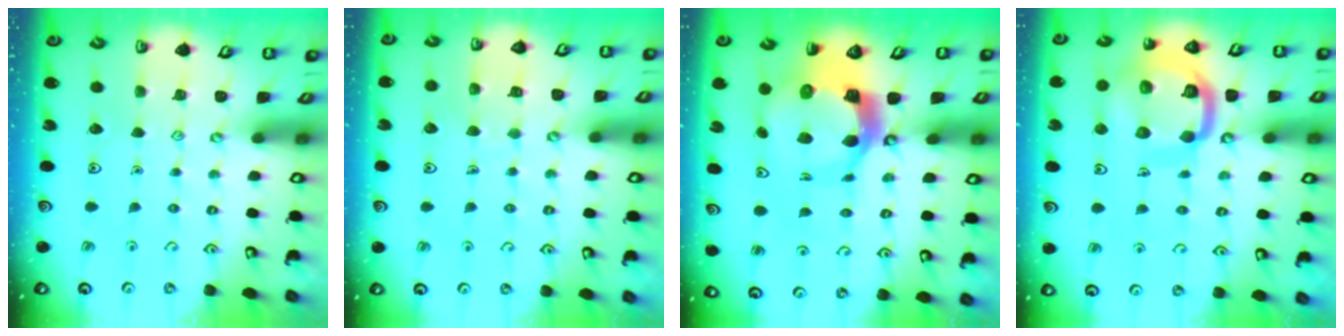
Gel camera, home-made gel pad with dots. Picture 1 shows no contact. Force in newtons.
{"total": 4.8, "press": 4.8, "slide": 0.4}
{"total": 11.1, "press": 11.0, "slide": 1.7}
{"total": 17.0, "press": 16.9, "slide": 1.9}